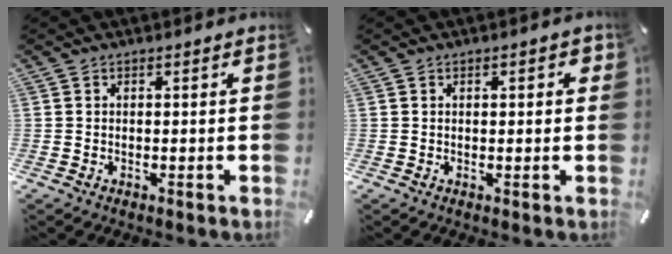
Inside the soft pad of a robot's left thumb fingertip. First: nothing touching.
{"total": 1.8, "force": [0.2, 0.9, 1.5], "torque": [-0.022, 0.003, 0.000]}